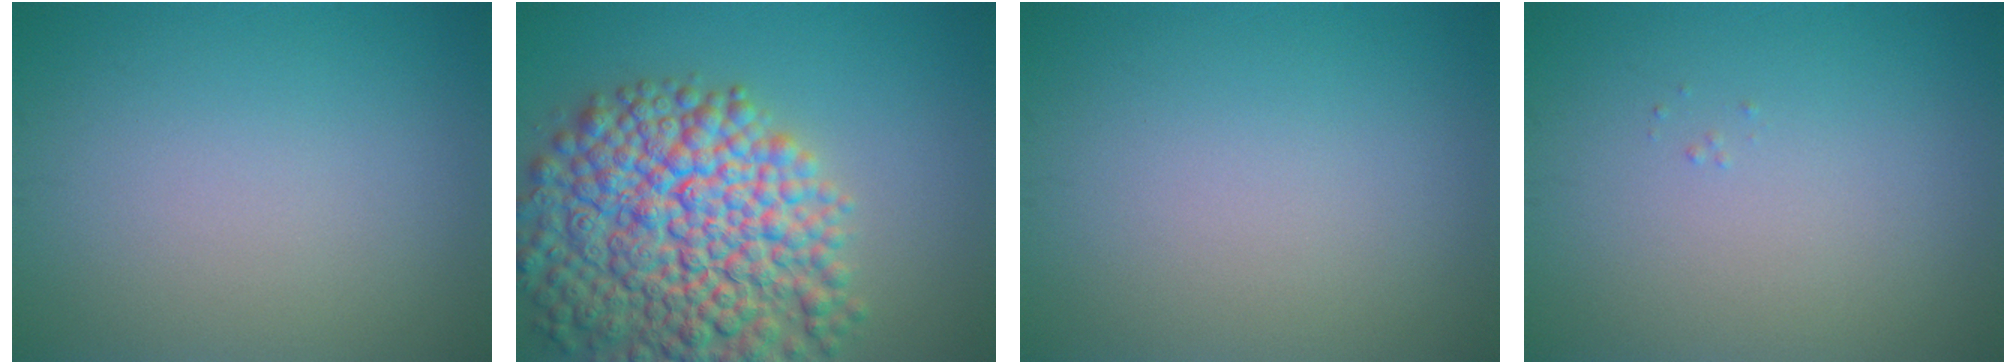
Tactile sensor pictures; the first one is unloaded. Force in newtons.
{"total": 12.8, "press": 12.8, "slide": 0.6}
{"total": 0.0}
{"total": 0.0}